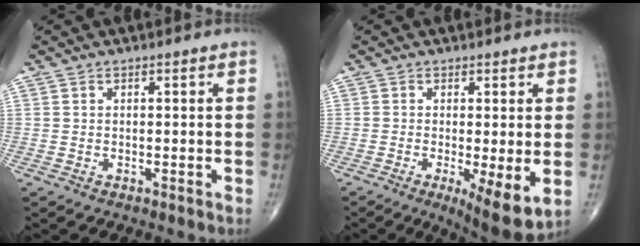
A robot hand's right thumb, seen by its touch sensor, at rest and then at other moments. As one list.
[{"total": 8.4, "force": [-1.8, 2.2, 8.0], "torque": [-0.122, -0.025, -0.025]}]